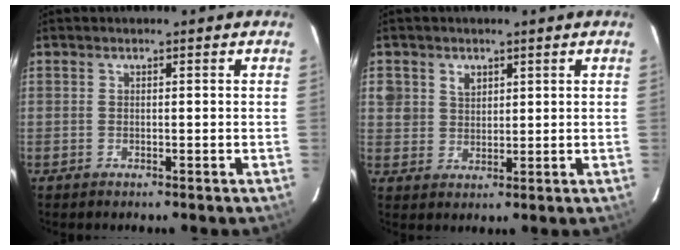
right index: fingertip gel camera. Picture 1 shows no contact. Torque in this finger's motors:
{"motor_torque": [-0.03, 0.02, 0.05, 0.02]}